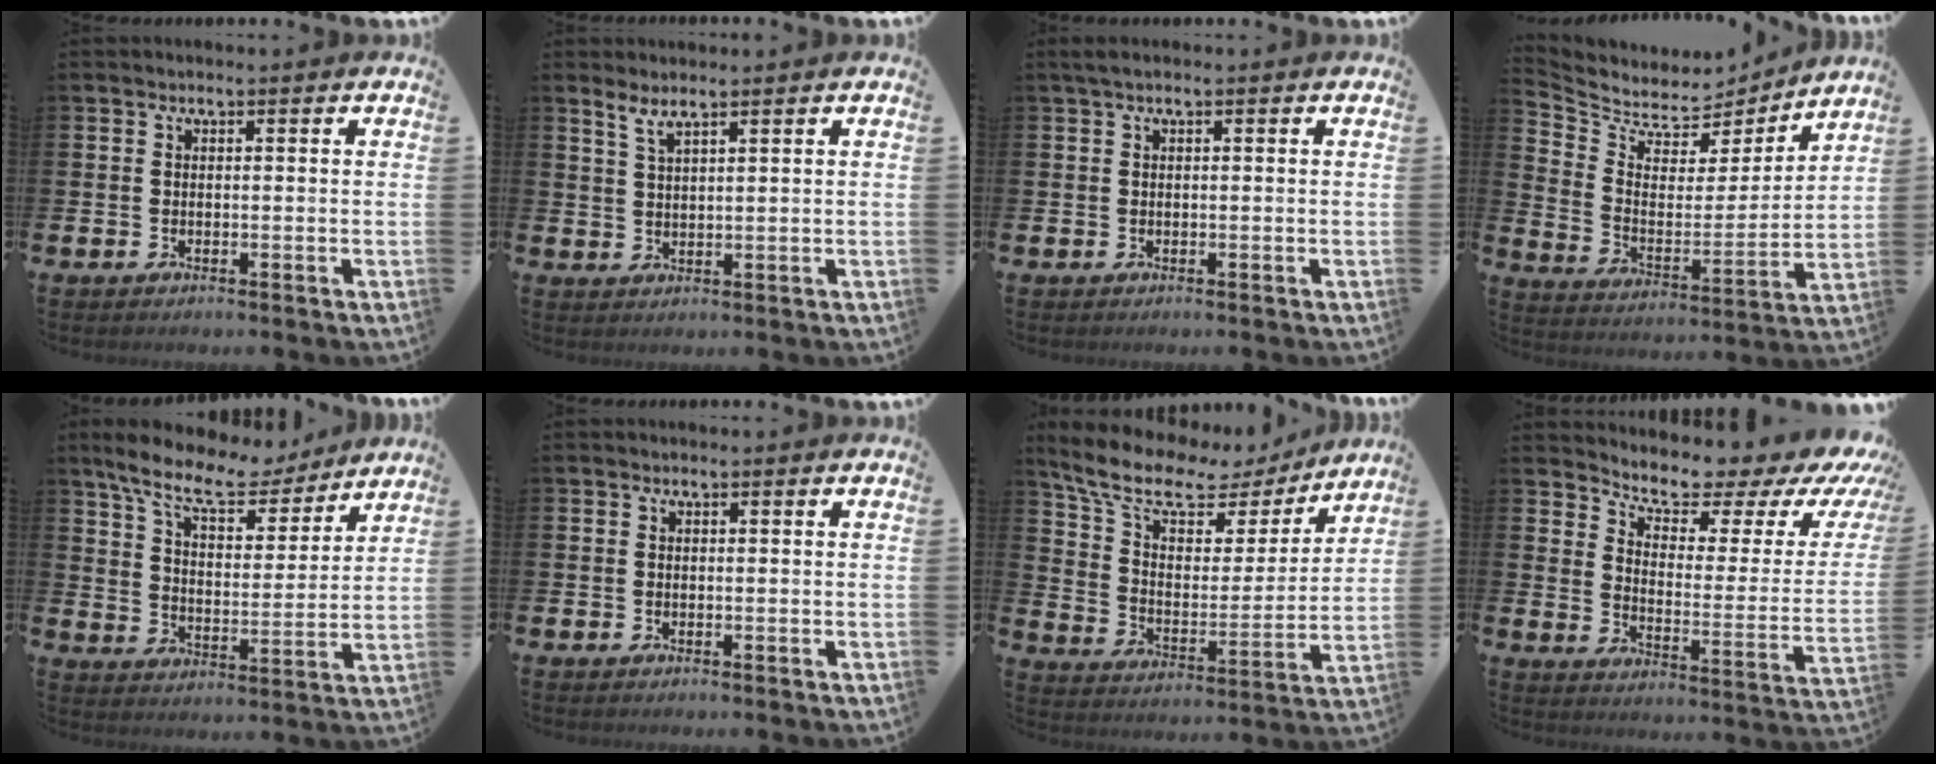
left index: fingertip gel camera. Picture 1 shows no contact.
{"total": 2.4, "force": [2.2, 0.2, 1.0], "torque": [-0.016, -0.008, 0.038]}
{"total": 0.9, "force": [0.4, 0.1, 0.8], "torque": [-0.017, 0.004, 0.008]}
{"total": 6.0, "force": [5.6, 2.2, 0.3], "torque": [-0.044, -0.056, 0.092]}
{"total": 10.2, "force": [9.1, 2.8, 3.5], "torque": [-0.092, -0.056, 0.158]}
{"total": 0.0}
{"total": 10.8, "force": [8.5, 4.5, 4.9], "torque": [-0.129, -0.048, 0.143]}
{"total": 6.4, "force": [5.8, 1.7, 2.1], "torque": [-0.056, -0.055, 0.091]}